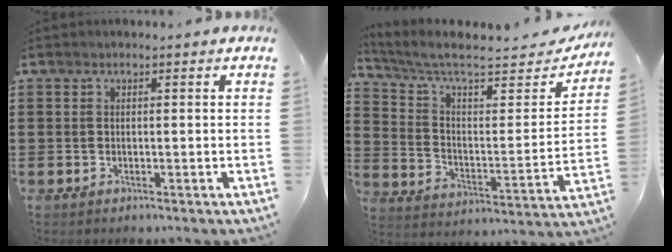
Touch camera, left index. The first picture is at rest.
{"total": 7.4, "force": [6.0, 1.6, 4.0], "torque": [-0.105, -0.037, 0.101]}